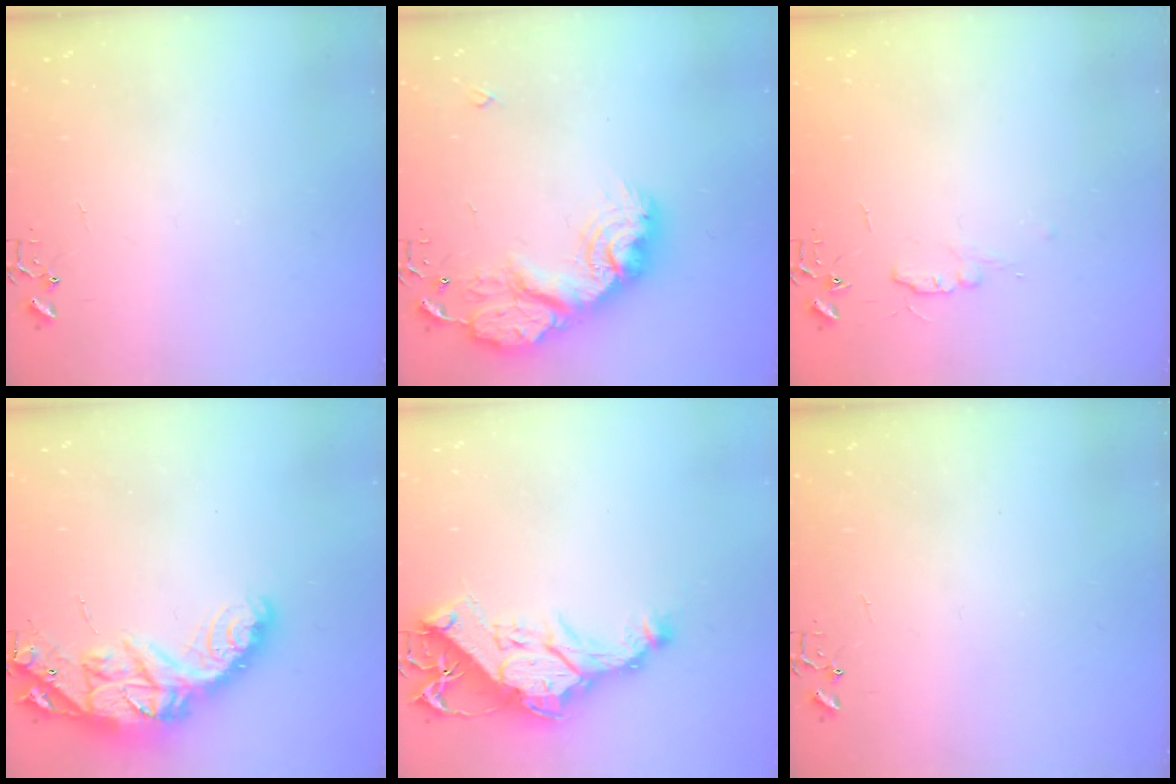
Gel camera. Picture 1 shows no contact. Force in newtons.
{"total": 22.6, "press": 22.5, "slide": 1.9}
{"total": 5.6, "press": 5.5, "slide": 0.7}
{"total": 19.5, "press": 19.4, "slide": 1.3}
{"total": 15.6, "press": 15.4, "slide": 2.1}
{"total": 0.0}